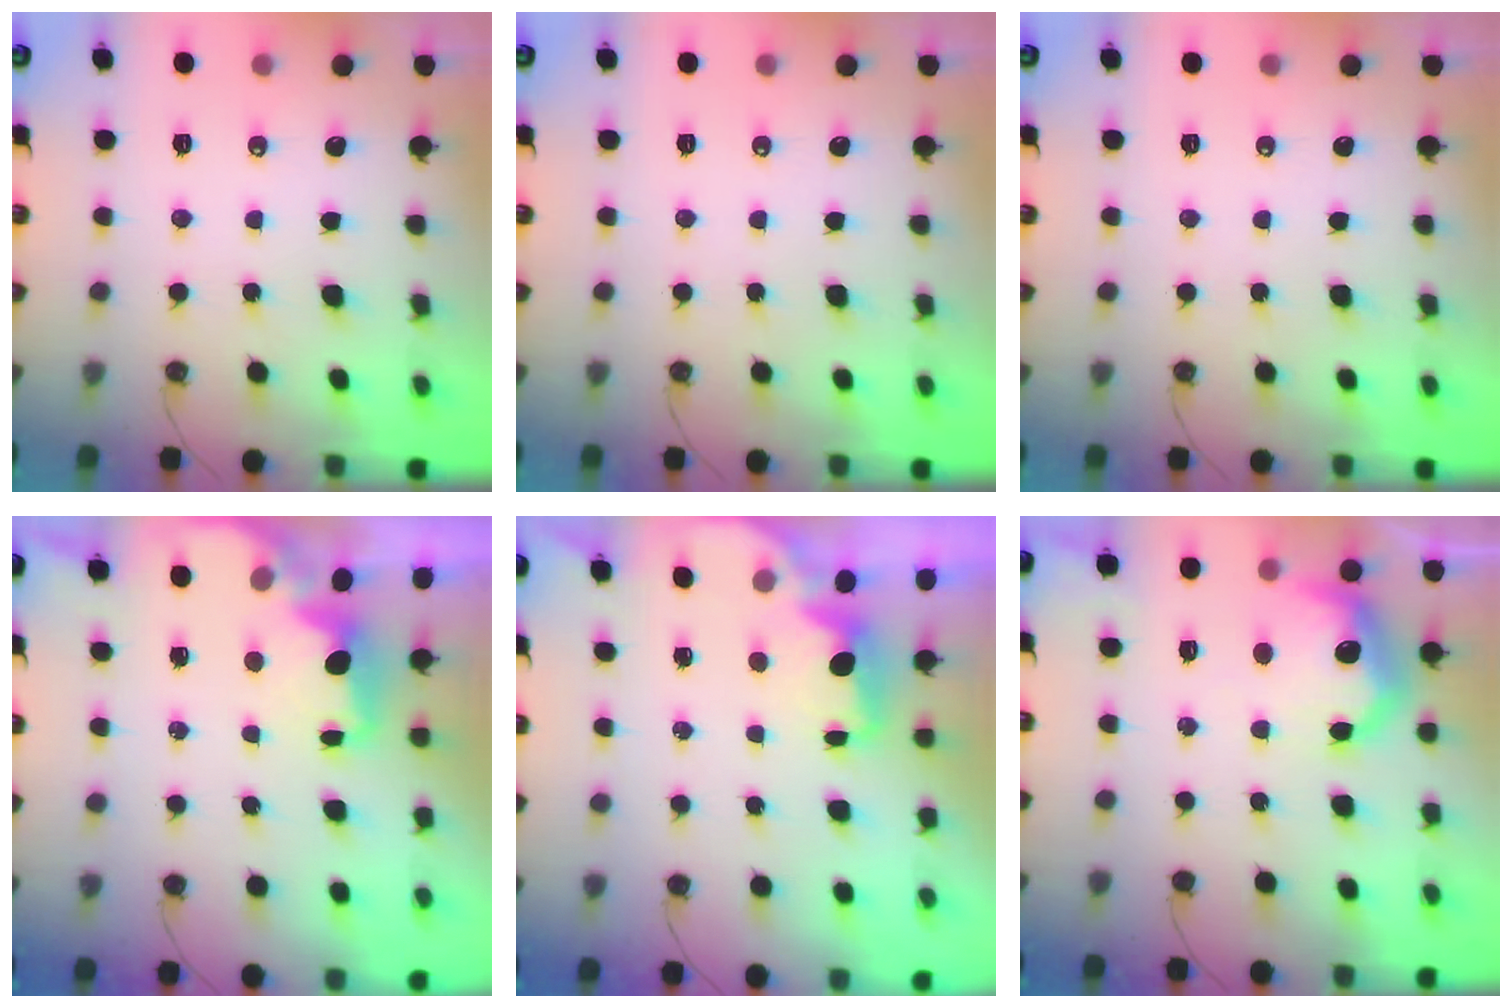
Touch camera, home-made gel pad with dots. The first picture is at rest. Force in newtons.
{"total": 0.0}
{"total": 0.0}
{"total": 2.0, "press": 1.9, "slide": 0.8}
{"total": 2.1, "press": 1.9, "slide": 0.8}
{"total": 11.7, "press": 11.6, "slide": 0.7}